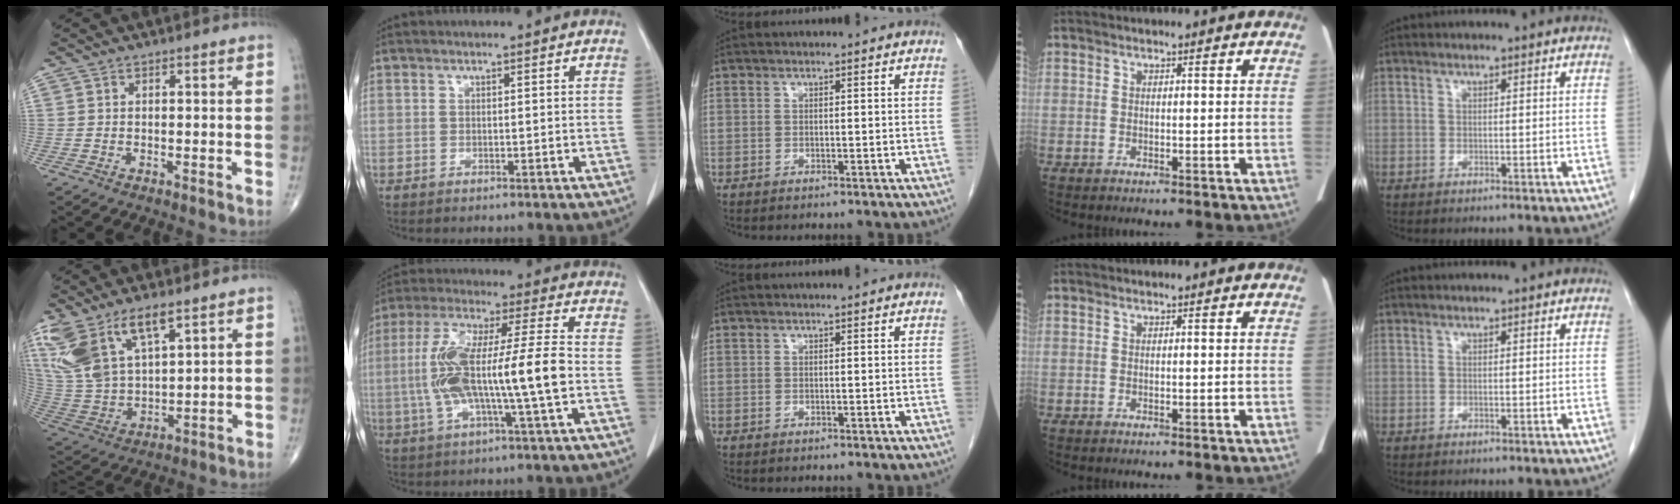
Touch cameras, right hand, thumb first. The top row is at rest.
{"thumb": {"total": 15.9, "force": [9.2, 6.7, 11.1], "torque": [-0.227, -0.027, 0.195]}, "index": {"total": 15.4, "force": [-1.9, 0.9, 15.2], "torque": [-0.302, 0.014, -0.038]}}